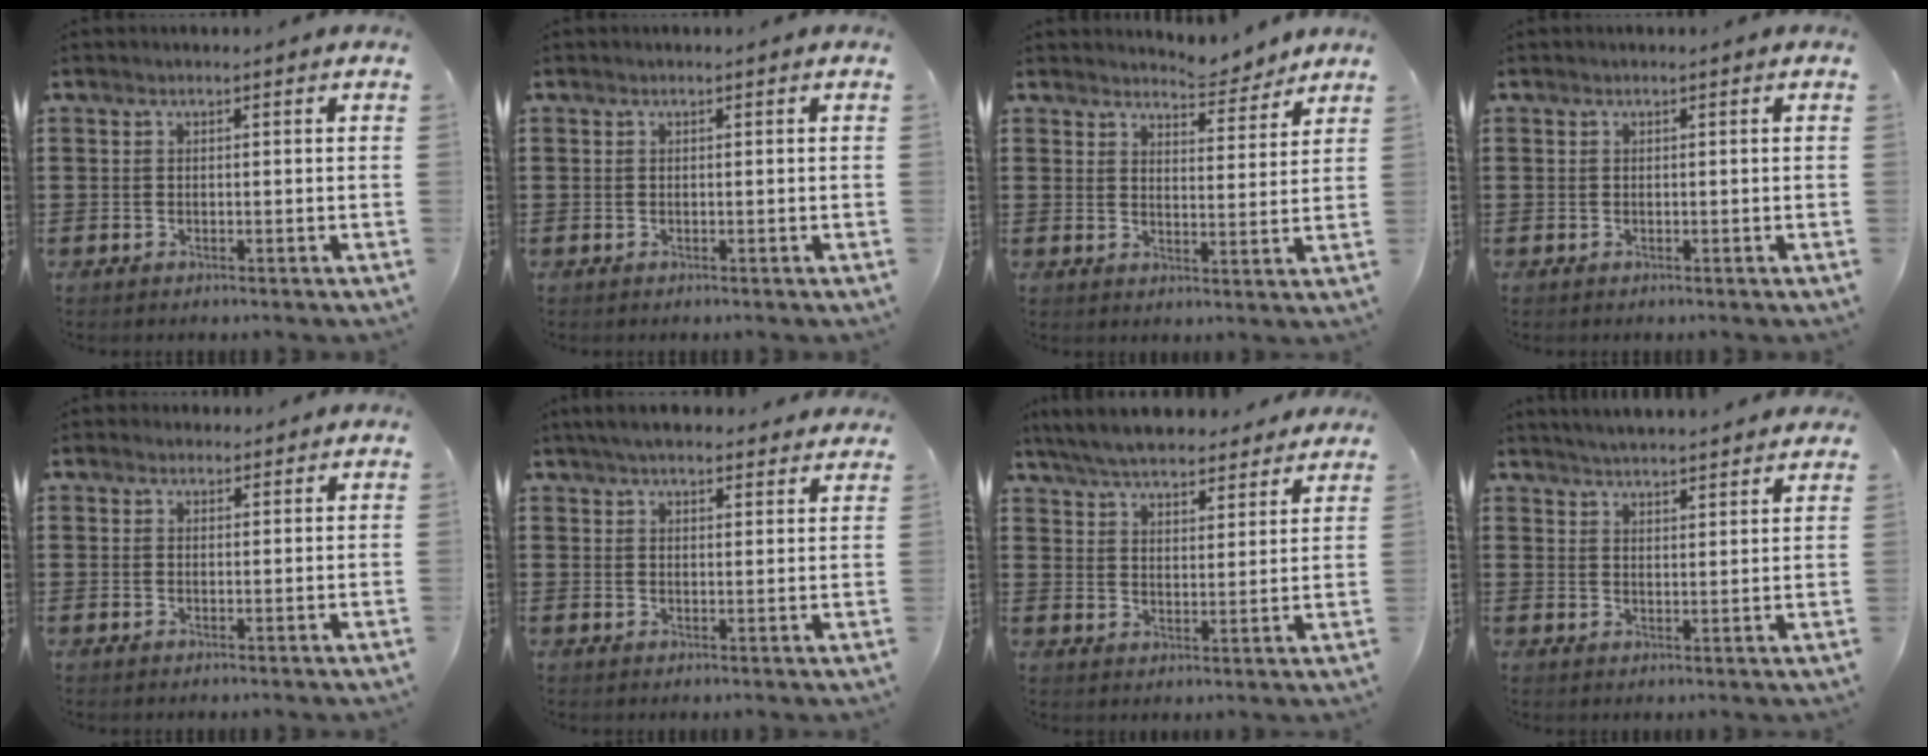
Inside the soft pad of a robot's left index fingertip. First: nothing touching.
{"total": 0.0}
{"total": 5.2, "force": [5.1, 0.6, 0.9], "torque": [-0.018, -0.027, 0.092]}
{"total": 0.0}
{"total": 1.6, "force": [1.5, 0.6, 0.1], "torque": [-0.005, 0.005, 0.030]}
{"total": 4.3, "force": [4.1, 0.6, 1.3], "torque": [-0.036, -0.006, 0.076]}
{"total": 6.6, "force": [6.3, 0.9, 1.5], "torque": [-0.057, -0.024, 0.115]}
{"total": 3.6, "force": [3.6, -0.4, 0.2], "torque": [-0.016, -0.016, 0.065]}